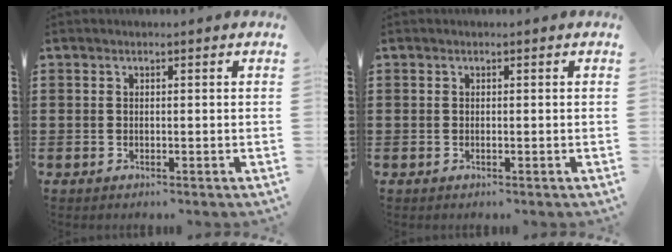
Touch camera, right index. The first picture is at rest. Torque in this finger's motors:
{"motor_torque": [-0.15, -0.01, 0.00, 0.00]}